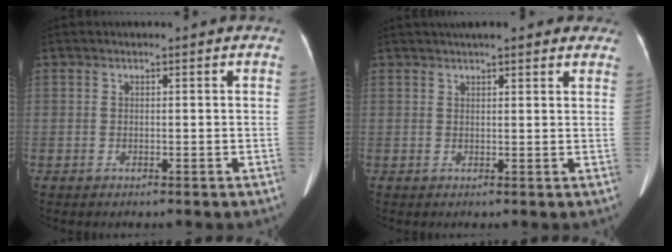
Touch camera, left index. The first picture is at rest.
{"total": 11.5, "force": [9.4, 2.8, 5.9], "torque": [-0.069, 0.034, 0.112]}